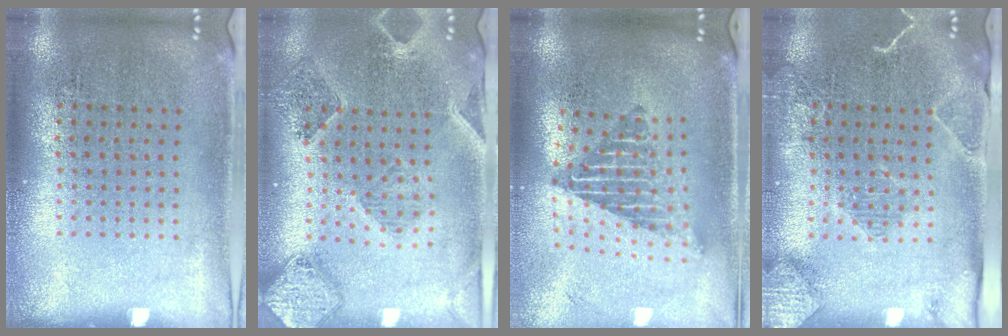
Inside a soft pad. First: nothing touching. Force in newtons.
{"total": 1.5, "press": 1.5, "slide": 0.3}
{"total": 2.1, "press": 1.6, "slide": 1.3}
{"total": 2.0, "press": 2.0, "slide": 0.4}